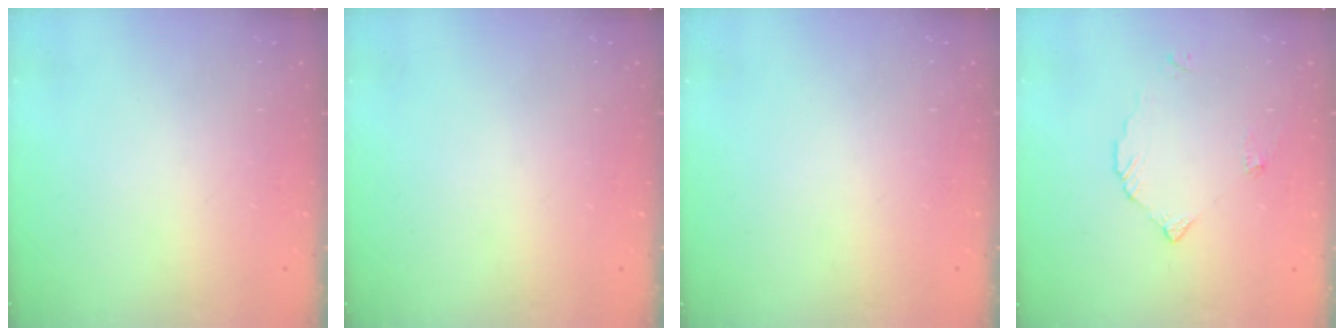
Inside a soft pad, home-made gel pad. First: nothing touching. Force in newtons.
{"total": 0.0}
{"total": 0.0}
{"total": 3.5, "press": 3.5, "slide": 0.3}